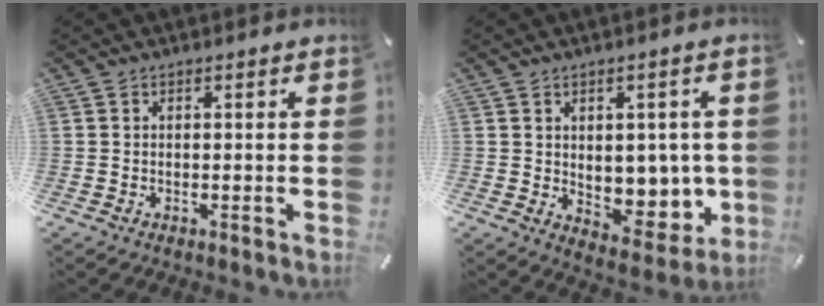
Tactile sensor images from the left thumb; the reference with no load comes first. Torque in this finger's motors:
{"motor_torque": [0.22, 0.28, 0.17, -0.01, 0.03]}